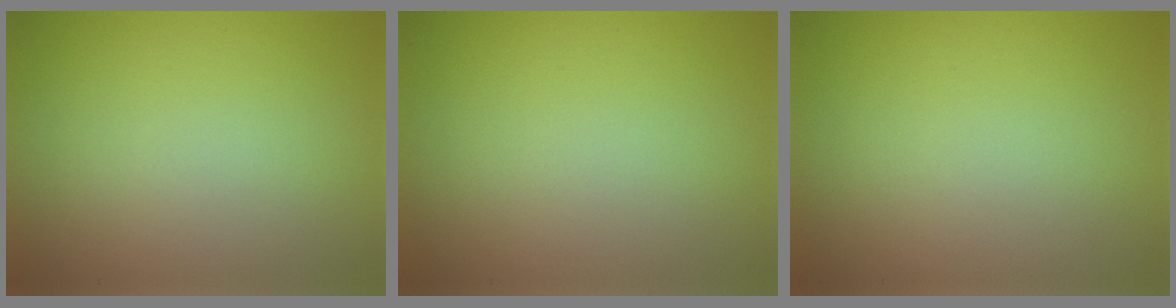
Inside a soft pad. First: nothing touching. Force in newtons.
{"total": 0.0}
{"total": 0.0}